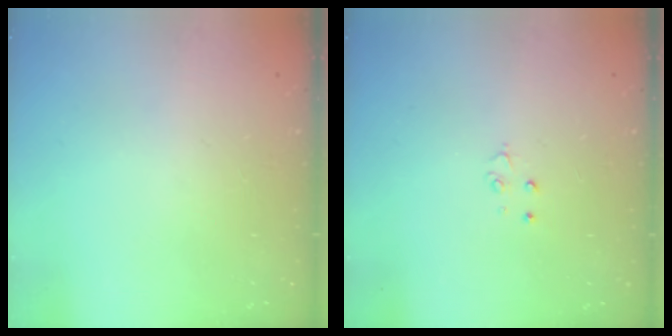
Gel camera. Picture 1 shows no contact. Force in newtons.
{"total": 2.8, "press": 2.8, "slide": 0.3}